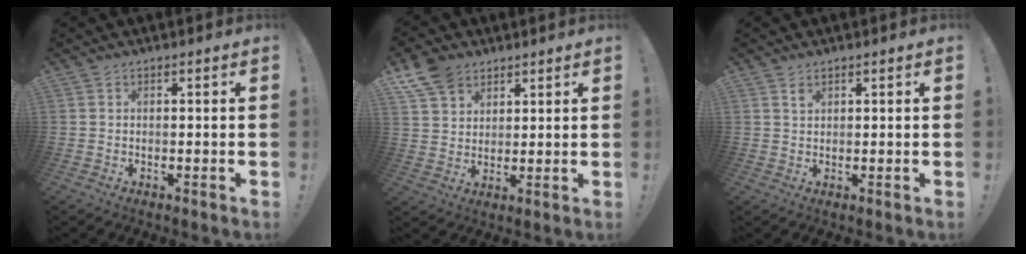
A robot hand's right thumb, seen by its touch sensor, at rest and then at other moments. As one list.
[{"total": 8.8, "force": [5.8, 6.0, 2.8], "torque": [-0.052, -0.029, 0.116]}, {"total": 1.2, "force": [0.8, 0.6, 0.6], "torque": [-0.003, -0.004, 0.014]}]